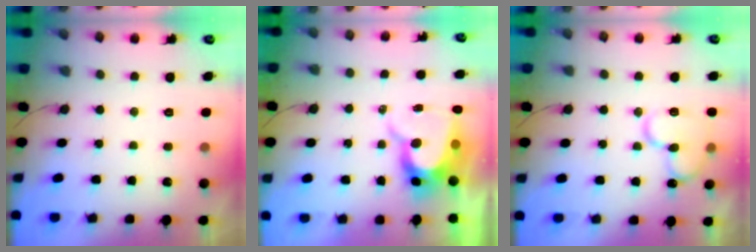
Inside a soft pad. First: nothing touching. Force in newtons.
{"total": 10.5, "press": 10.5, "slide": 1.0}
{"total": 13.8, "press": 13.7, "slide": 1.8}